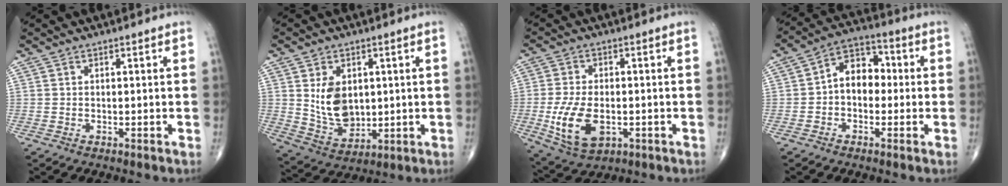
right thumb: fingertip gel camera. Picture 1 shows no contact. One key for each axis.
{"total": 9.8, "fx": 1.7, "fy": 6.9, "fz": 6.8, "tx": -0.093, "ty": -0.019, "tz": 0.048}
{"total": 11.2, "fx": -2.5, "fy": 6.4, "fz": 8.9, "tx": -0.170, "ty": -0.006, "tz": -0.034}
{"total": 8.6, "fx": -0.4, "fy": 6.1, "fz": 6.0, "tx": -0.064, "ty": 0.033, "tz": -0.022}